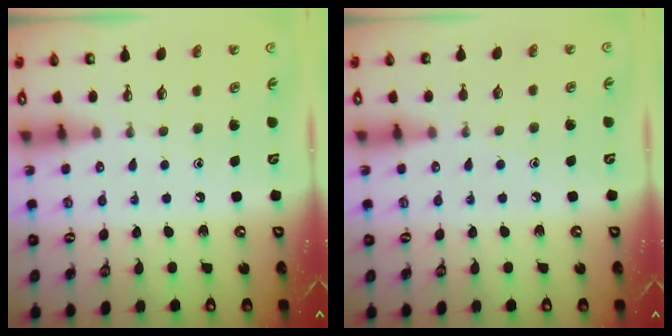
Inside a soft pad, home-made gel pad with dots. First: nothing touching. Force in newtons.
{"total": 2.7, "press": 2.6, "slide": 0.3}